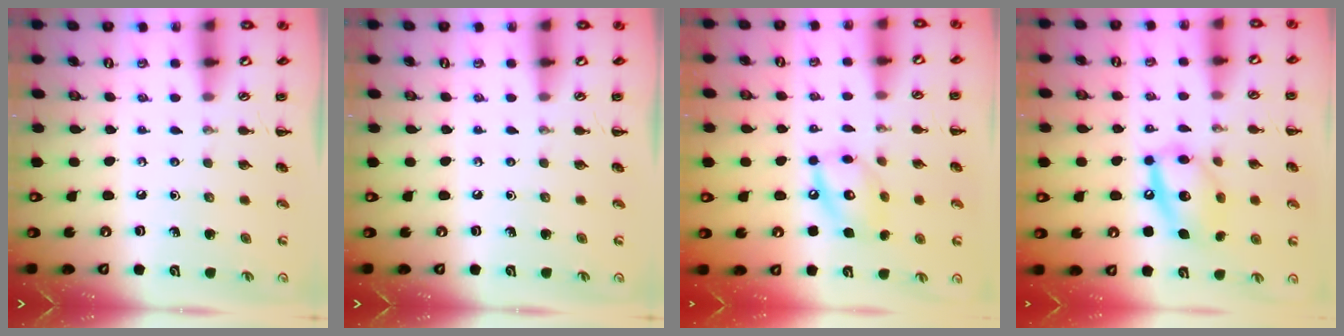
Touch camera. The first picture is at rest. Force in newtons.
{"total": 0.0}
{"total": 11.4, "press": 11.3, "slide": 1.0}
{"total": 14.7, "press": 14.6, "slide": 2.0}